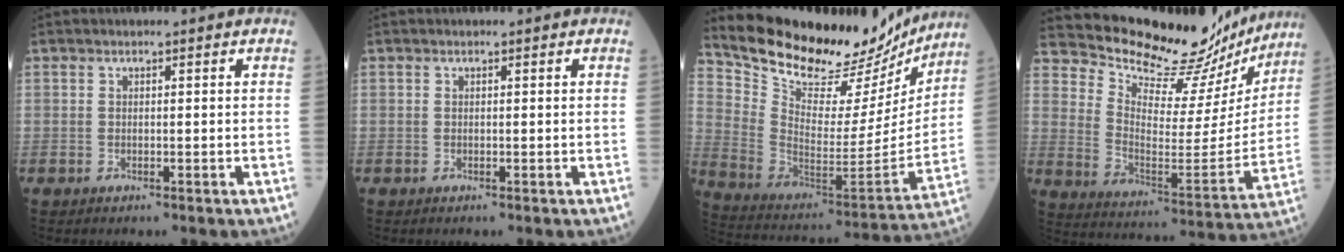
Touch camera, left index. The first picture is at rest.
{"total": 0.0}
{"total": 24.2, "force": [21.9, 6.8, 7.8], "torque": [-0.135, -0.043, 0.325]}
{"total": 20.8, "force": [19.5, 5.4, 4.8], "torque": [-0.076, -0.054, 0.264]}